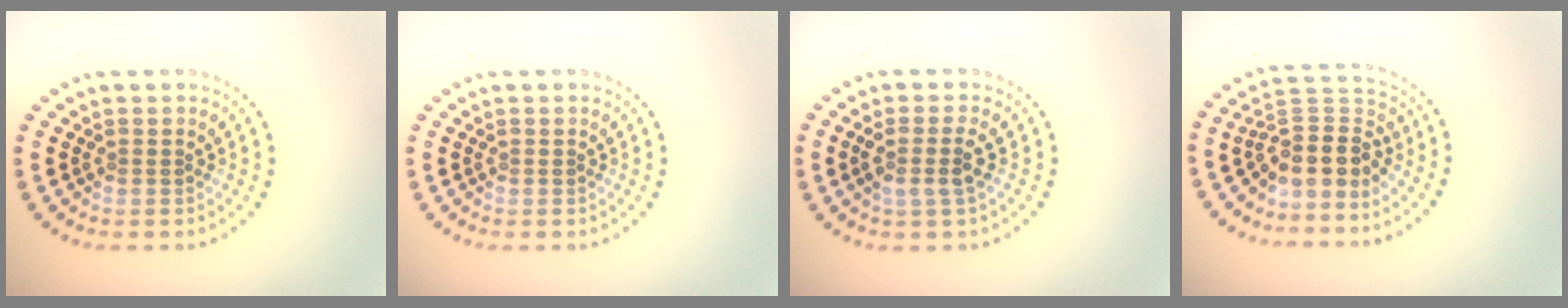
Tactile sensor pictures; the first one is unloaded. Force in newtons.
{"total": 0.0}
{"total": 2.2, "press": 1.7, "slide": 1.3}
{"total": 4.3, "press": 3.5, "slide": 2.6}